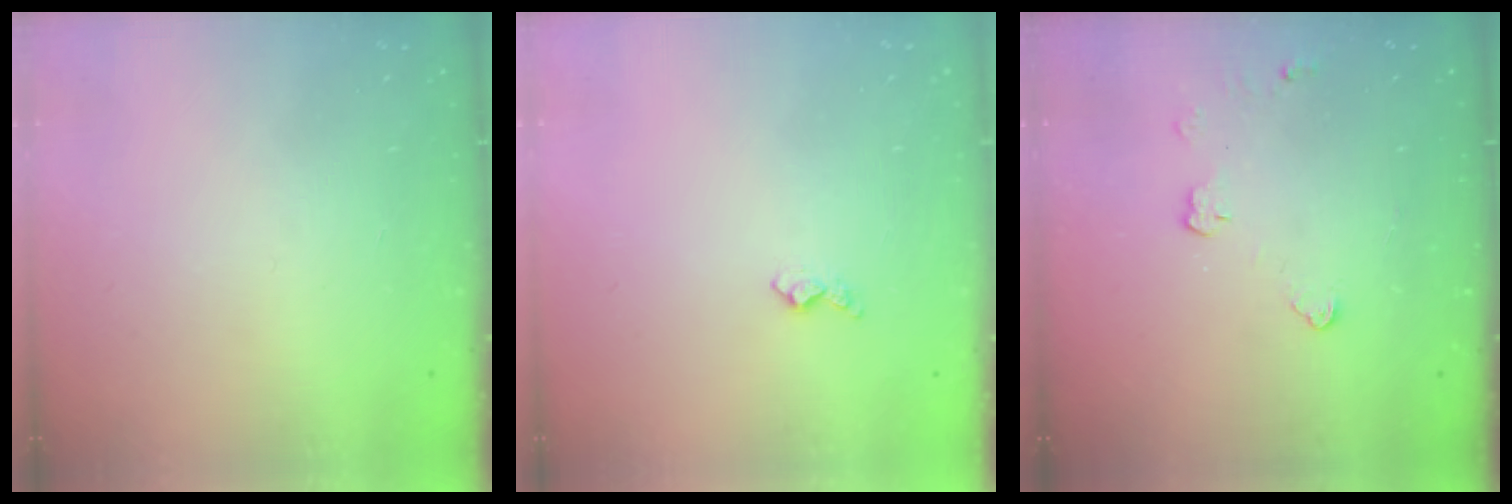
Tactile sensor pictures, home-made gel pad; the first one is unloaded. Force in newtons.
{"total": 3.7, "press": 3.6, "slide": 0.5}
{"total": 3.6, "press": 3.6, "slide": 0.4}